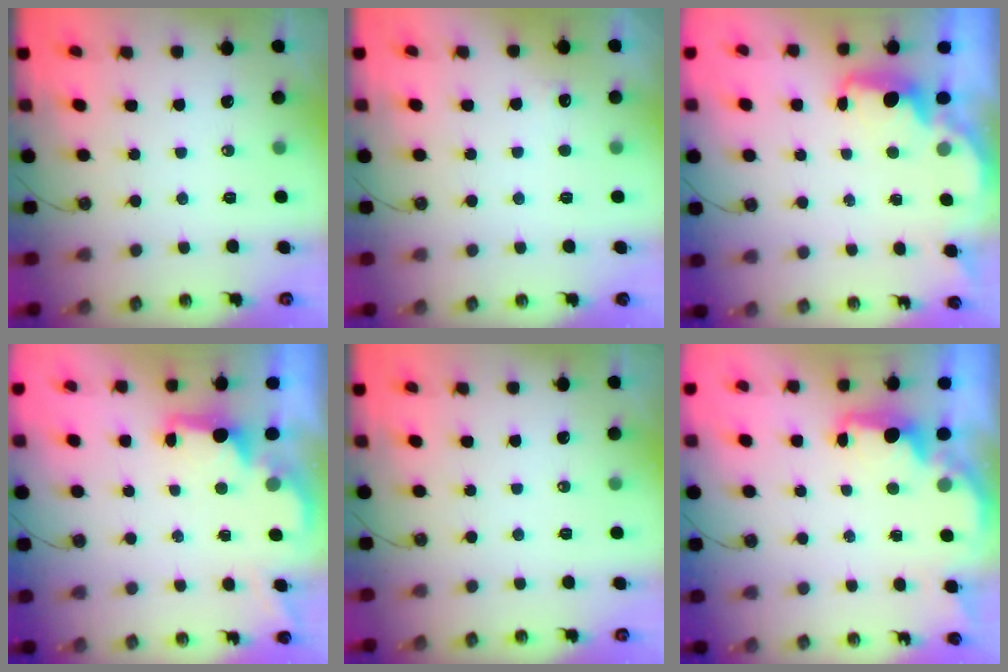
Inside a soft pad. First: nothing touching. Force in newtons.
{"total": 3.9, "press": 3.8, "slide": 1.1}
{"total": 1.7, "press": 1.6, "slide": 0.5}
{"total": 2.1, "press": 1.9, "slide": 0.8}
{"total": 0.0}
{"total": 2.3, "press": 2.2, "slide": 0.8}